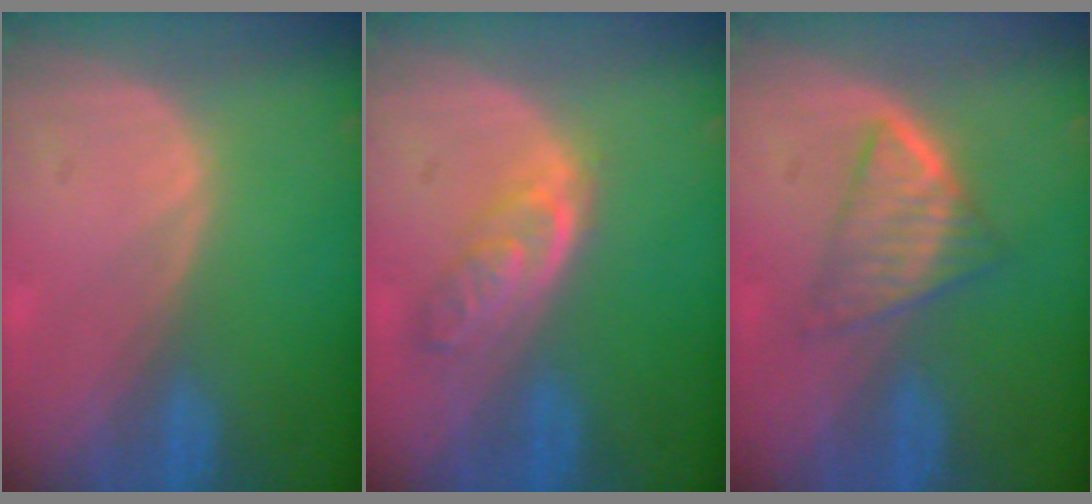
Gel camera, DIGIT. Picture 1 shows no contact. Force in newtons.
{"total": 4.6, "press": 4.4, "slide": 1.1}
{"total": 5.3, "press": 5.1, "slide": 1.6}